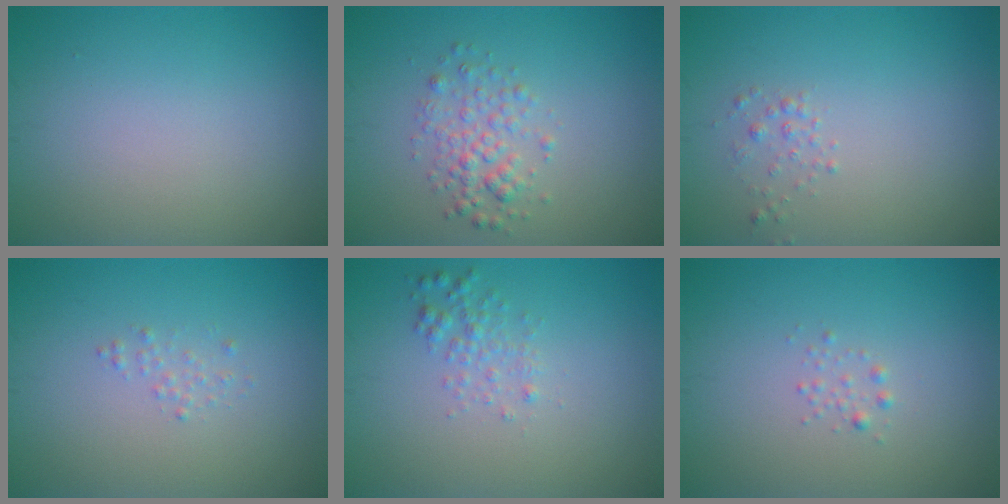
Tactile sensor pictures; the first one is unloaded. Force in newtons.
{"total": 2.5, "press": 2.5, "slide": 0.1}
{"total": 1.0, "press": 1.0, "slide": 0.1}
{"total": 0.8, "press": 0.8, "slide": 0.0}
{"total": 1.5, "press": 1.5, "slide": 0.1}
{"total": 0.7, "press": 0.7, "slide": 0.0}